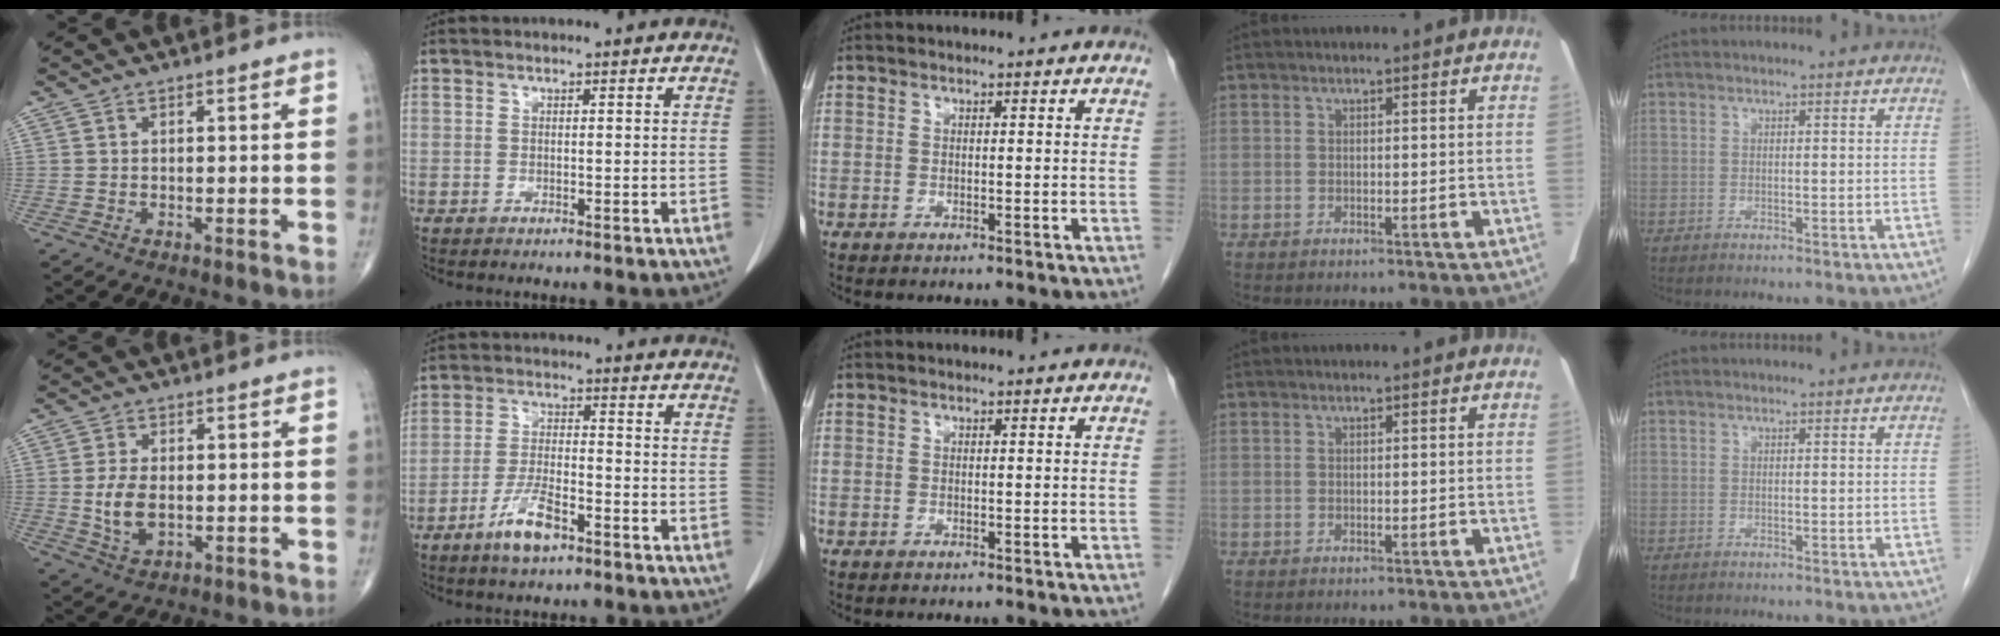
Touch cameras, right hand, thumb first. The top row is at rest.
{"thumb": {"total": 6.7, "force": [-0.3, 4.0, 5.4], "torque": [-0.104, -0.007, -0.001]}, "index": {"total": 6.5, "force": [-4.1, 1.6, 4.7], "torque": [-0.095, -0.003, -0.077]}}